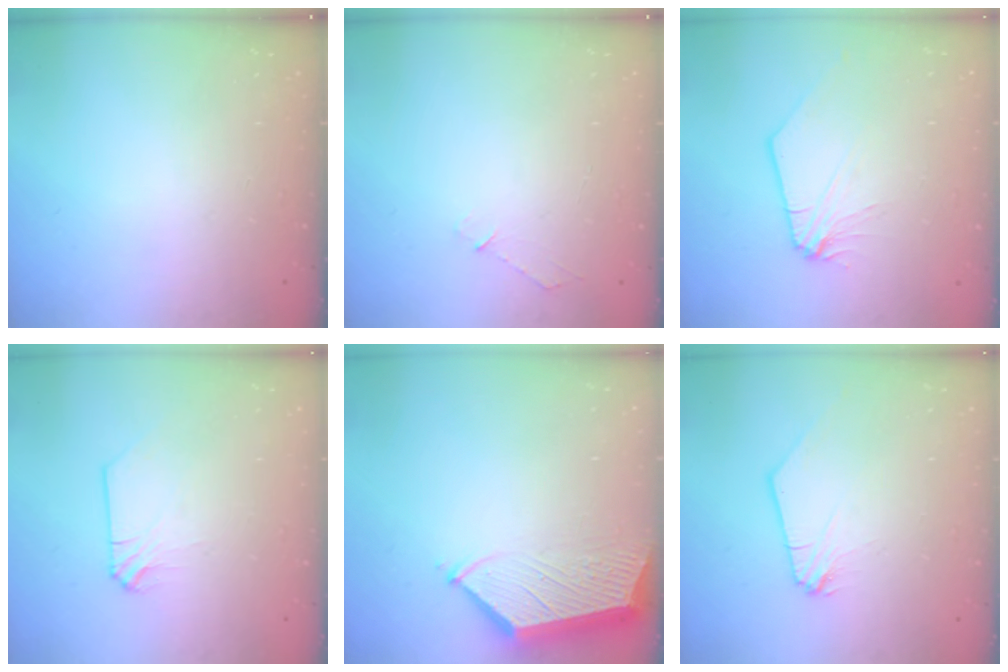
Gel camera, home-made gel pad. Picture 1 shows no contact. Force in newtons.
{"total": 4.3, "press": 4.3, "slide": 0.5}
{"total": 0.0}
{"total": 0.0}
{"total": 5.6, "press": 5.6, "slide": 0.6}
{"total": 0.0}